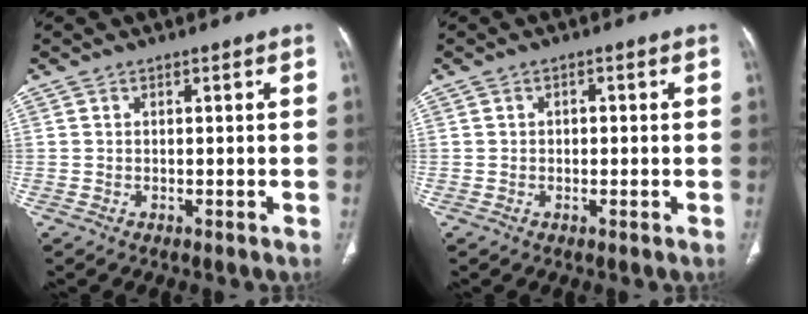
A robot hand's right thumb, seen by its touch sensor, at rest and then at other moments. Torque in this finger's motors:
{"motor_torque": [-0.44, 0.40, -0.02, 0.11, 0.06]}